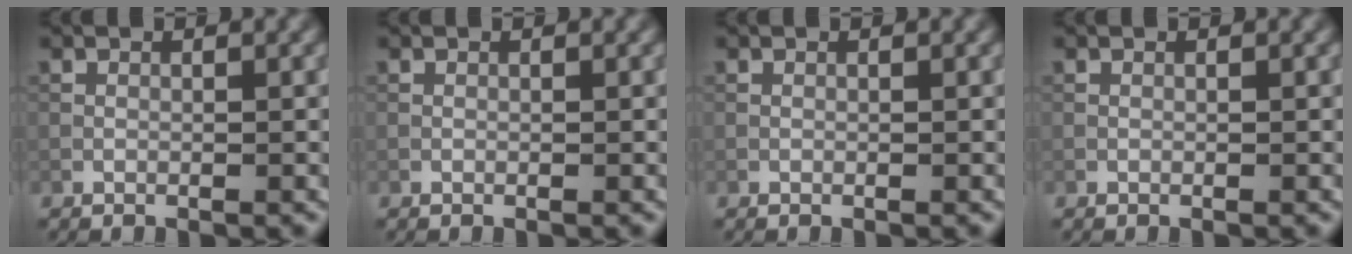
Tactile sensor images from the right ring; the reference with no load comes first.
{"total": 0.0}
{"total": 0.0}
{"total": 0.0}